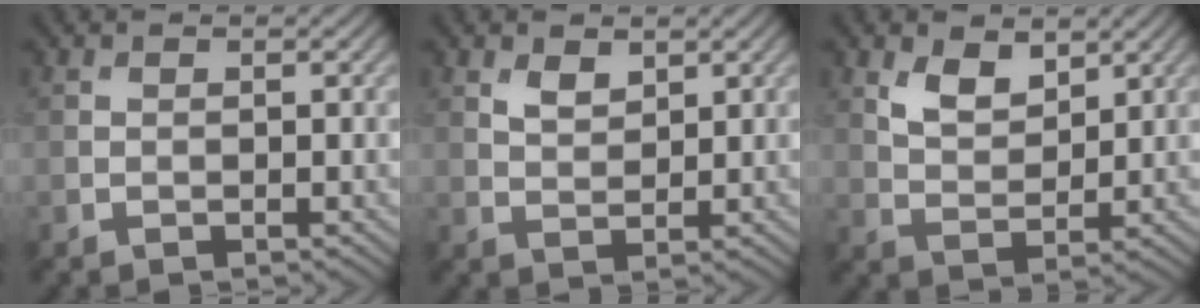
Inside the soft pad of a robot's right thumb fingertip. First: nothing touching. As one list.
[{"total": 2.4, "force": [1.6, 1.3, 1.3], "torque": [-0.029, -0.004, 0.035]}, {"total": 4.6, "force": [2.8, 2.4, 2.7], "torque": [-0.061, -0.009, 0.057]}]